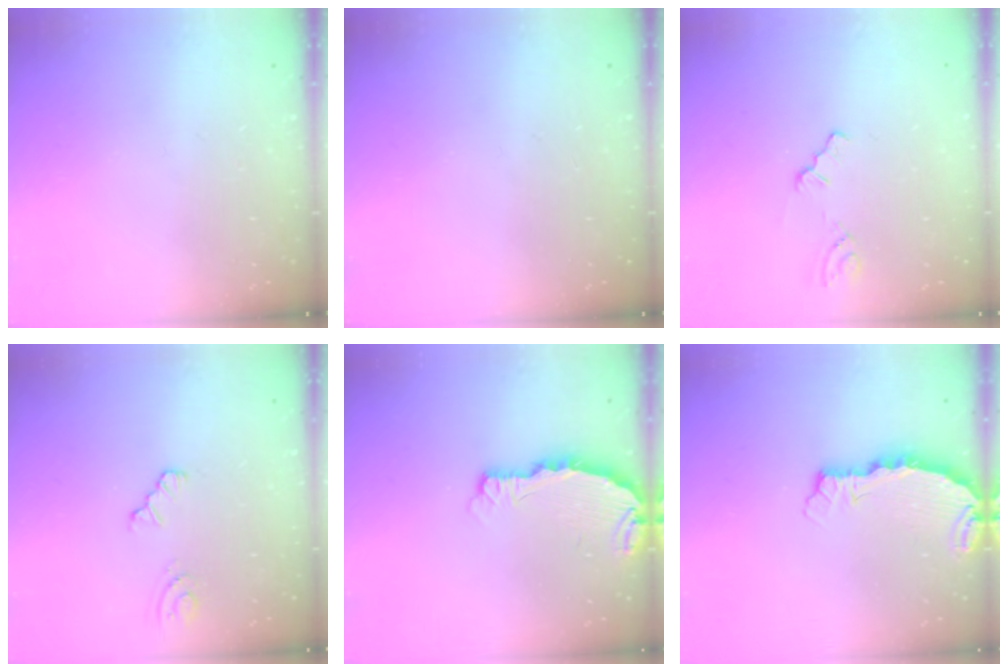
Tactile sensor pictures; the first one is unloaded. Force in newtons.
{"total": 0.0}
{"total": 0.6, "press": 0.6, "slide": 0.2}
{"total": 3.5, "press": 3.4, "slide": 0.5}
{"total": 4.0, "press": 3.9, "slide": 0.4}
{"total": 6.0, "press": 6.0, "slide": 0.5}